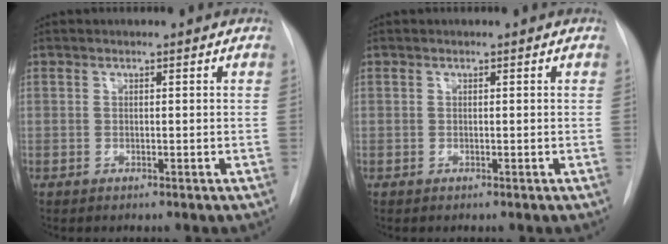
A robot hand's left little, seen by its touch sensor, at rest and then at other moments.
{"total": 0.0}